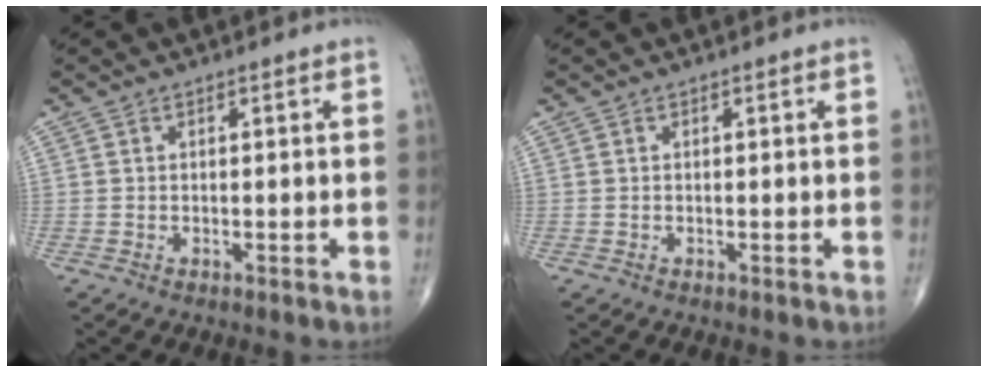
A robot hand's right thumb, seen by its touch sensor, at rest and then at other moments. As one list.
[{"total": 0.0}]